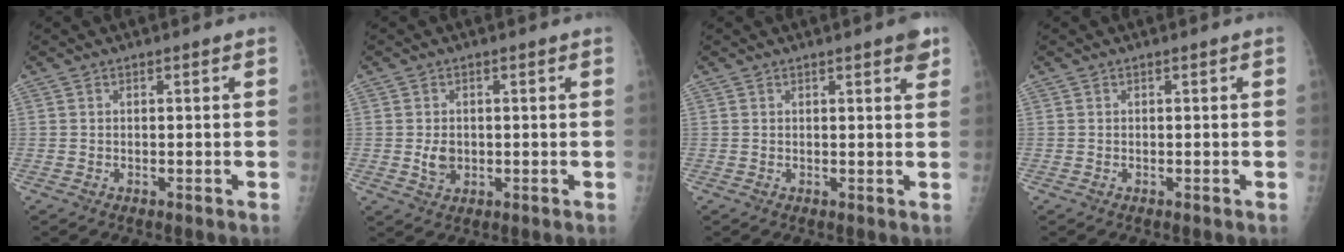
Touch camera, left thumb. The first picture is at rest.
{"total": 3.3, "force": [-0.1, 2.6, 2.0], "torque": [-0.026, -0.001, 0.005]}
{"total": 2.8, "force": [1.8, 0.6, 2.0], "torque": [-0.020, -0.007, 0.019]}
{"total": 0.0}